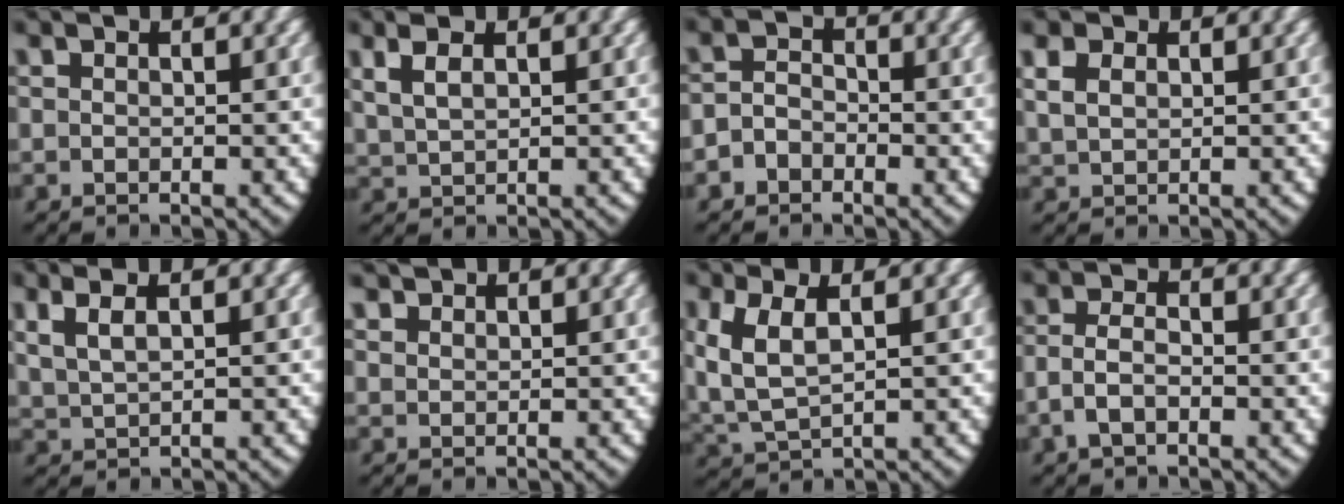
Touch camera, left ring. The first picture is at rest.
{"total": 2.5, "force": [1.5, 1.3, 1.5], "torque": [-0.039, 0.002, 0.035]}
{"total": 3.3, "force": [-1.2, 2.9, 0.9], "torque": [-0.023, -0.011, -0.023]}
{"total": 2.3, "force": [1.2, 1.6, 1.2], "torque": [-0.032, -0.004, 0.032]}
{"total": 3.0, "force": [1.7, 1.5, 2.0], "torque": [-0.047, 0.005, 0.037]}
{"total": 1.5, "force": [1.5, 0.2, 0.3], "torque": [-0.004, -0.002, 0.036]}
{"total": 4.7, "force": [0.6, 3.2, 3.4], "torque": [-0.103, -0.018, 0.028]}
{"total": 3.0, "force": [-1.0, 2.1, 1.9], "torque": [-0.056, -0.016, -0.012]}